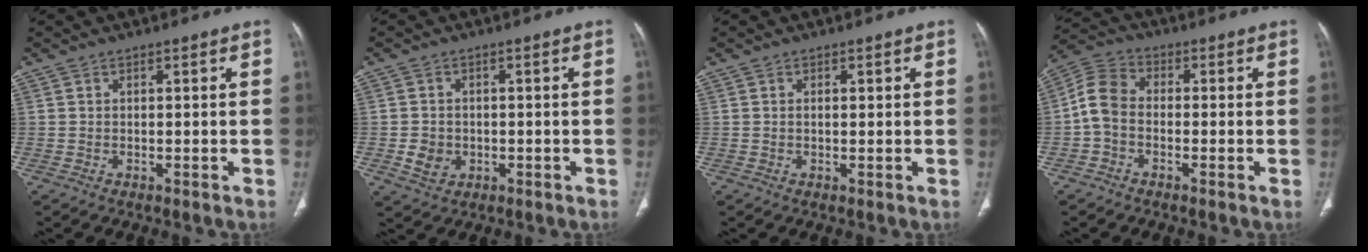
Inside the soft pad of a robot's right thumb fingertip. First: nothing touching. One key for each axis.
{"total": 3.9, "fx": -0.9, "fy": 3.4, "fz": 1.9, "tx": -0.024, "ty": 0.002, "tz": -0.008}
{"total": 0.8, "fx": 0.3, "fy": 0.3, "fz": 0.7, "tx": -0.016, "ty": 0.002, "tz": 0.004}
{"total": 6.7, "fx": -1.2, "fy": 4.8, "fz": 4.4, "tx": -0.084, "ty": 0.024, "tz": -0.040}